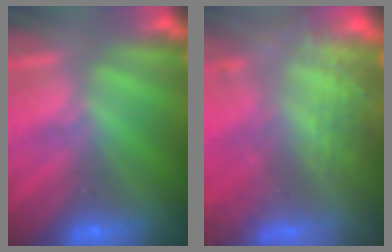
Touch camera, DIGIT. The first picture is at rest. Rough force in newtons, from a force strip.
{"total": 6.0}